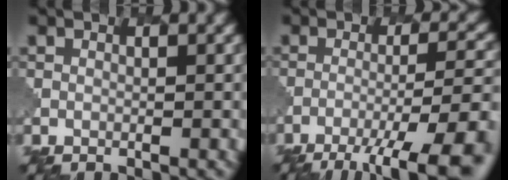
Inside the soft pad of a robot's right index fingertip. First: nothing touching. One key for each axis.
{"total": 8.5, "fx": -5.8, "fy": 1.7, "fz": 6.0, "tx": -0.101, "ty": 0.001, "tz": -0.092}